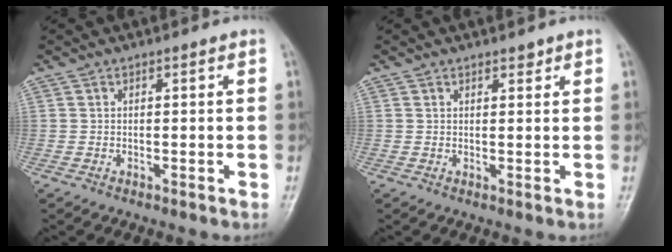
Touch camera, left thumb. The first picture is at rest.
{"total": 1.2, "force": [1.0, 0.4, 0.5], "torque": [-0.004, -0.008, 0.014]}